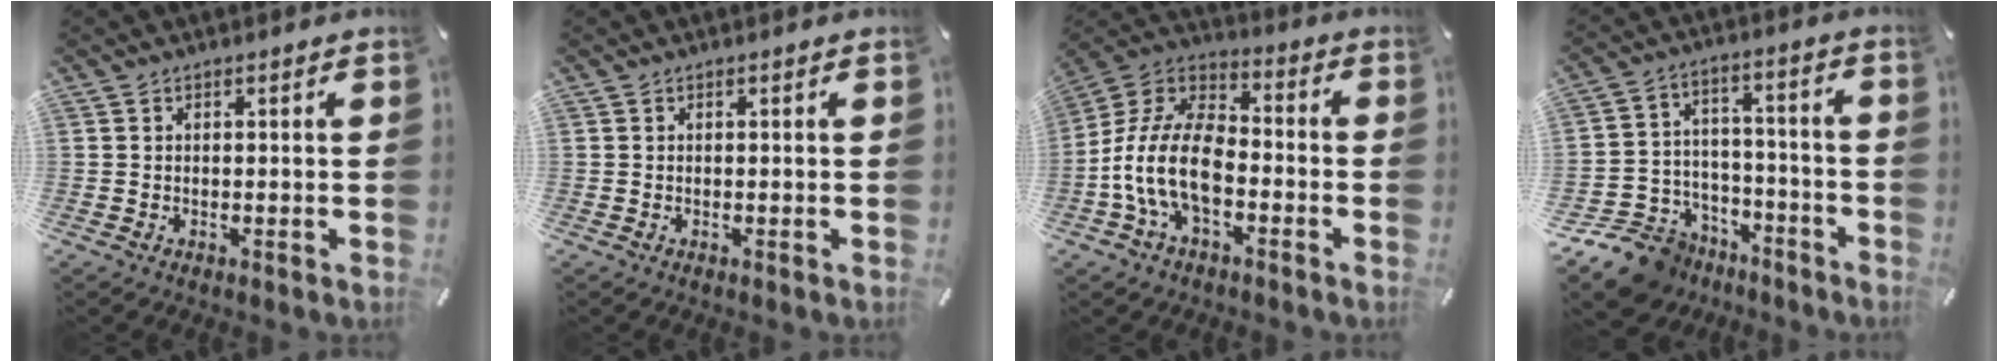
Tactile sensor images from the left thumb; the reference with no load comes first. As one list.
[{"total": 0.0}, {"total": 14.2, "force": [-6.0, 8.2, 10.0], "torque": [-0.220, 0.019, -0.117]}, {"total": 14.0, "force": [-9.9, 9.0, 4.3], "torque": [-0.075, 0.065, -0.167]}]